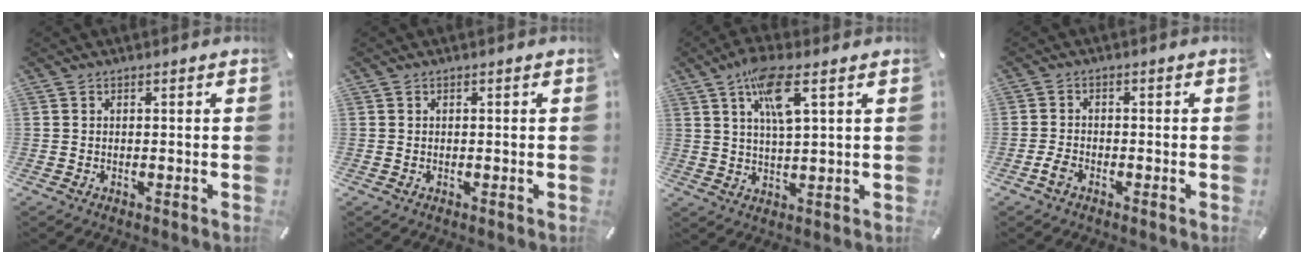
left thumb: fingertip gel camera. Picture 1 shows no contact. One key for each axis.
{"total": 0.0}
{"total": 9.8, "fx": 4.6, "fy": 2.4, "fz": 8.3, "tx": -0.161, "ty": 0.002, "tz": 0.078}
{"total": 2.5, "fx": -1.6, "fy": 1.6, "fz": 1.3, "tx": -0.030, "ty": 0.004, "tz": -0.031}